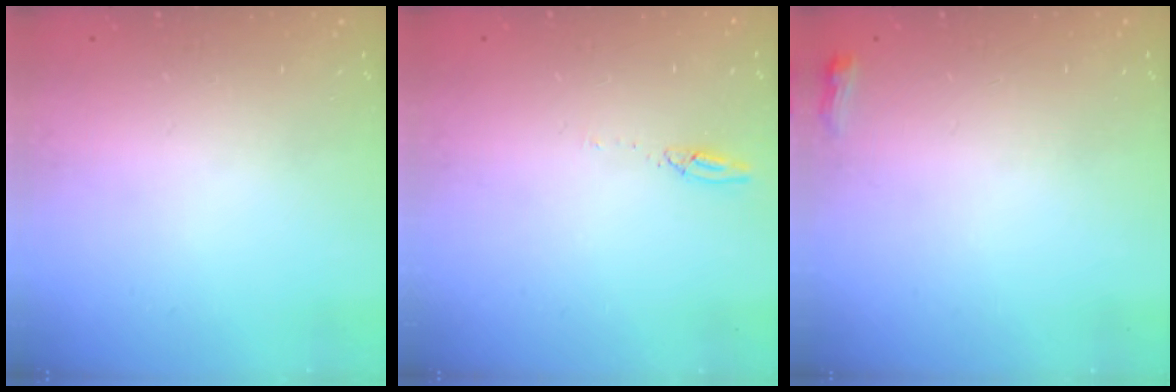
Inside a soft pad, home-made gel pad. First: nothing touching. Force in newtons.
{"total": 2.7, "press": 2.7, "slide": 0.2}
{"total": 3.5, "press": 3.4, "slide": 0.8}